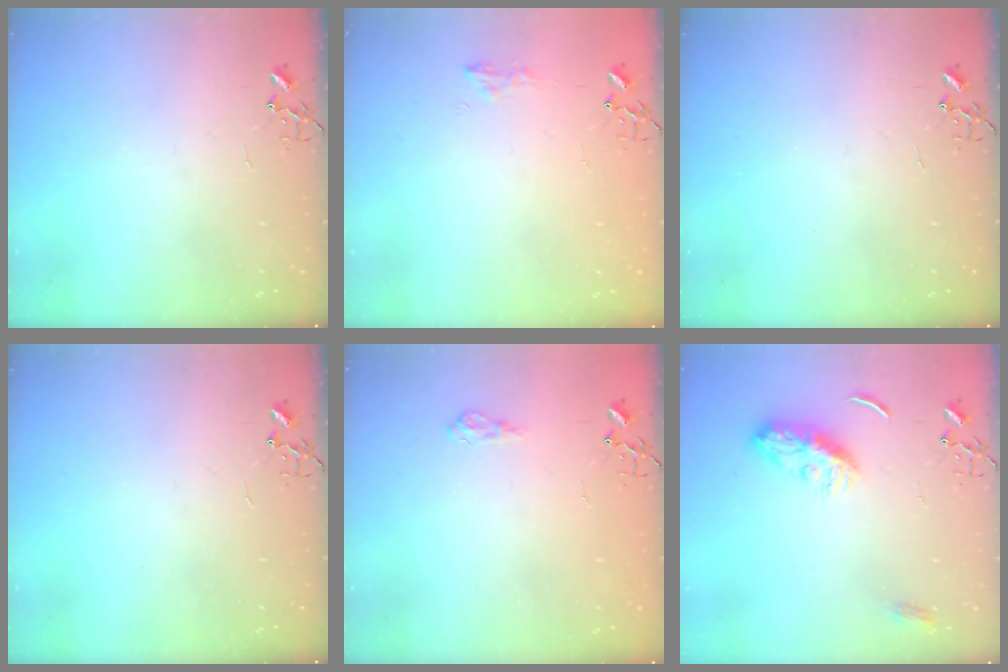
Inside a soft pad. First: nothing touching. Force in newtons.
{"total": 7.4, "press": 7.3, "slide": 0.6}
{"total": 0.0}
{"total": 0.0}
{"total": 7.0, "press": 7.0, "slide": 0.8}
{"total": 9.8, "press": 9.8, "slide": 0.2}